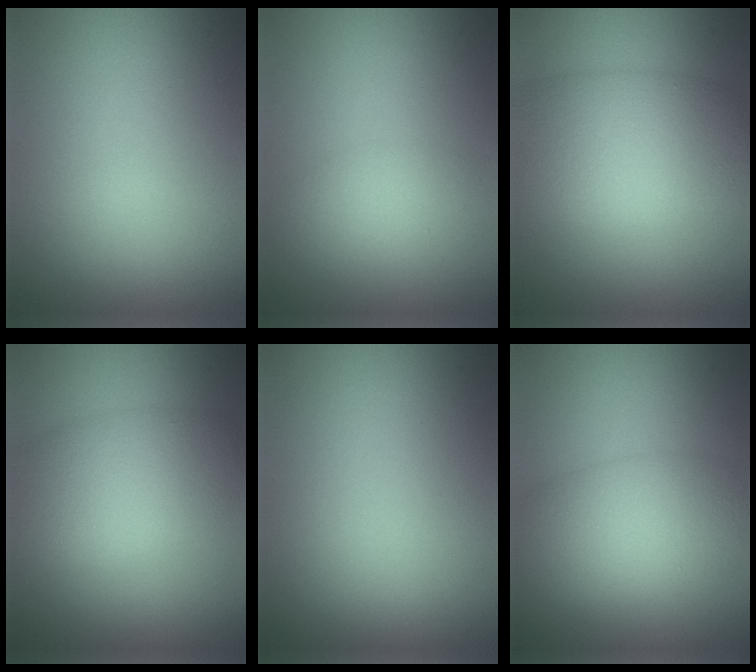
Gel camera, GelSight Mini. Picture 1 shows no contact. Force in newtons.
{"total": 1.8, "press": 1.8, "slide": 0.1}
{"total": 8.6, "press": 8.6, "slide": 0.3}
{"total": 6.1, "press": 6.1, "slide": 0.3}
{"total": 0.0}
{"total": 5.9, "press": 5.9, "slide": 0.1}